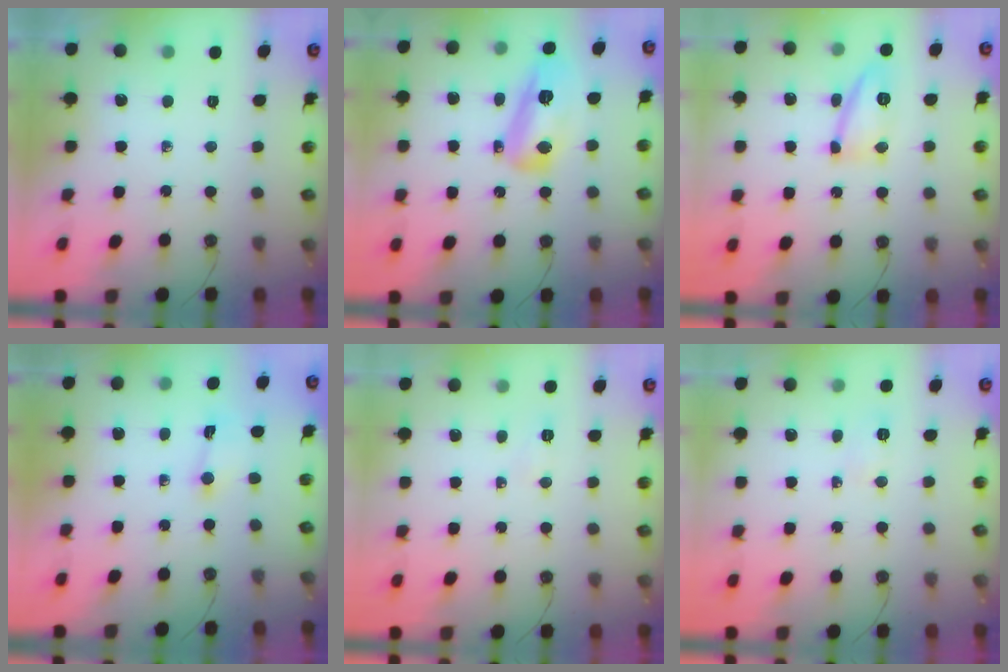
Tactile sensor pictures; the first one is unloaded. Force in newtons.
{"total": 12.7, "press": 12.6, "slide": 1.3}
{"total": 12.1, "press": 12.1, "slide": 0.8}
{"total": 1.0, "press": 0.9, "slide": 0.5}
{"total": 4.4, "press": 4.1, "slide": 1.6}
{"total": 2.6, "press": 2.5, "slide": 0.8}